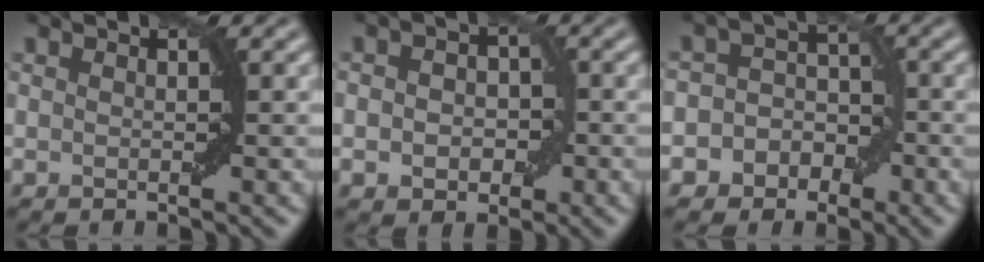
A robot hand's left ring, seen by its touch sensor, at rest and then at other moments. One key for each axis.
{"total": 3.6, "fx": -0.4, "fy": 2.8, "fz": 2.3, "tx": -0.013, "ty": 0.002, "tz": -0.014}
{"total": 5.5, "fx": -2.2, "fy": 4.9, "fz": 1.2, "tx": 0.007, "ty": 0.023, "tz": -0.058}